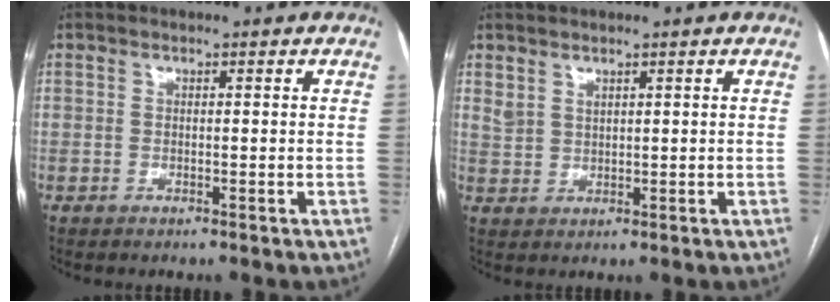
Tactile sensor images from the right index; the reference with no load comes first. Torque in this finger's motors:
{"motor_torque": [-0.04, 0.03, -0.01, 0.02]}